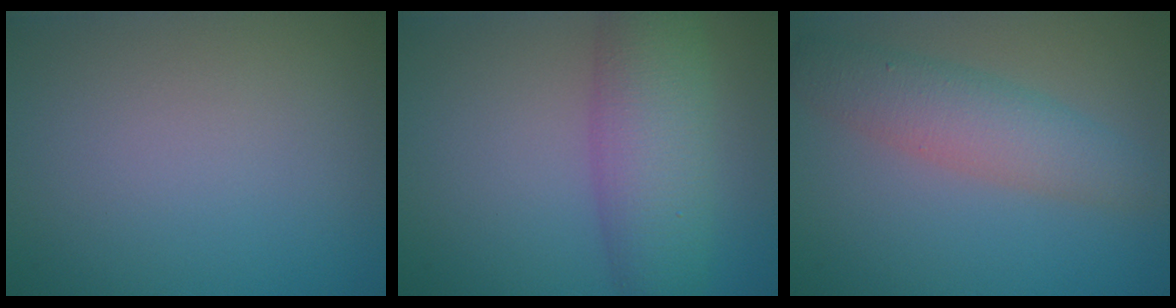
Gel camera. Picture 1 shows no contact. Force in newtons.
{"total": 6.7, "press": 6.7, "slide": 0.2}
{"total": 4.5, "press": 4.5, "slide": 0.1}